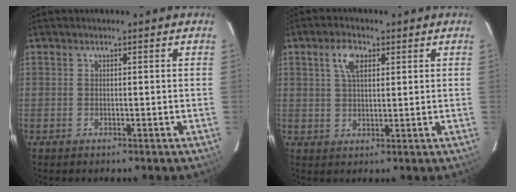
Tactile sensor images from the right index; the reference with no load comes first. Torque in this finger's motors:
{"motor_torque": [0.16, 0.02, 0.25, 0.07]}